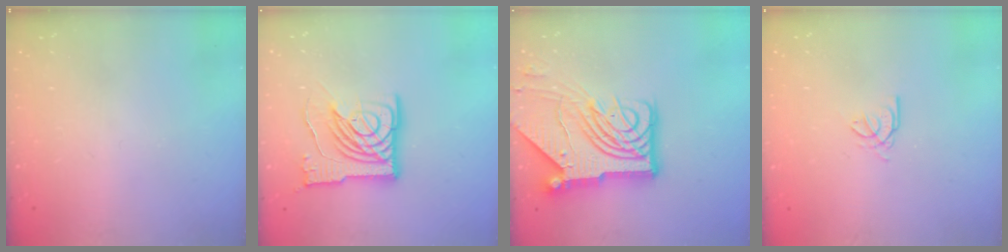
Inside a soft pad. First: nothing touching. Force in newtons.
{"total": 15.1, "press": 15.0, "slide": 1.6}
{"total": 19.9, "press": 19.8, "slide": 2.6}
{"total": 2.7, "press": 2.7, "slide": 0.4}